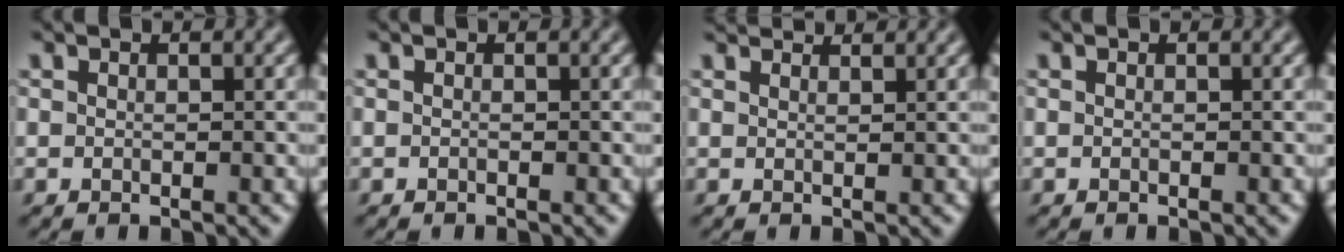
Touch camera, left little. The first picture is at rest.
{"total": 0.0}
{"total": 2.5, "force": [2.5, 0.0, 0.7], "torque": [-0.019, 0.007, 0.036]}
{"total": 0.0}